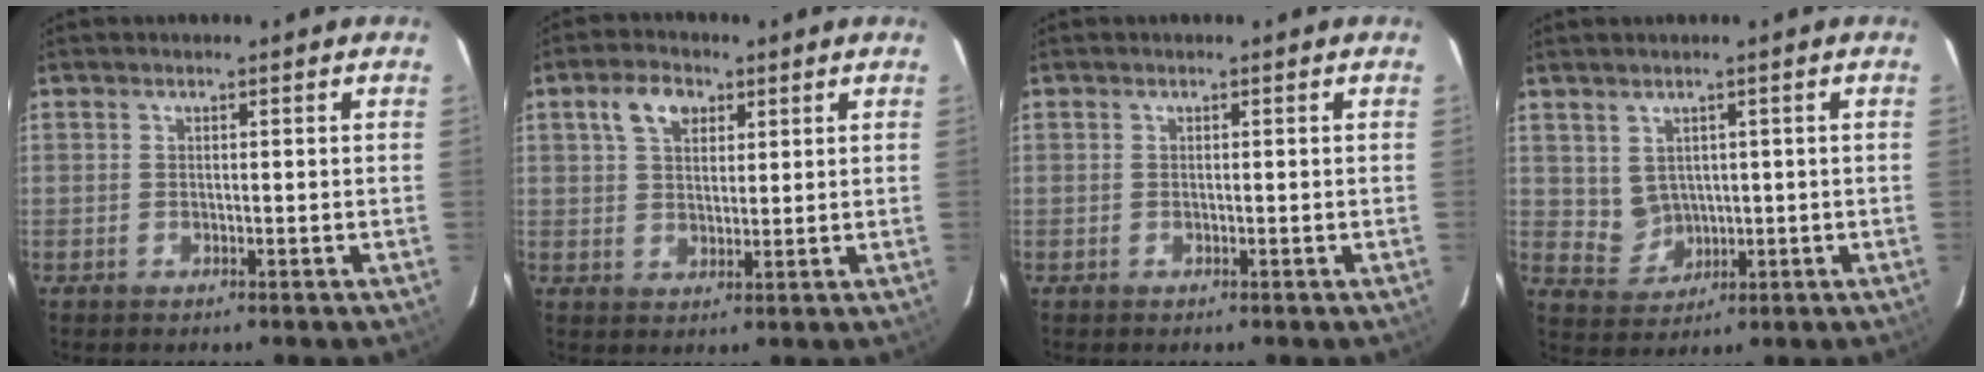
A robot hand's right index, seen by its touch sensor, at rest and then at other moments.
{"total": 5.8, "force": [2.8, 3.4, 3.7], "torque": [-0.068, 0.018, 0.051]}
{"total": 0.0}
{"total": 4.6, "force": [1.4, 4.1, 1.6], "torque": [-0.035, 0.002, 0.044]}